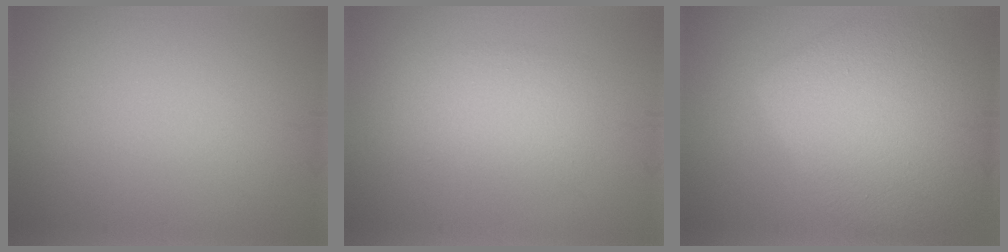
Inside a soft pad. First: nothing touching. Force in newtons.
{"total": 2.8, "press": 2.8, "slide": 0.2}
{"total": 11.0, "press": 11.0, "slide": 0.7}